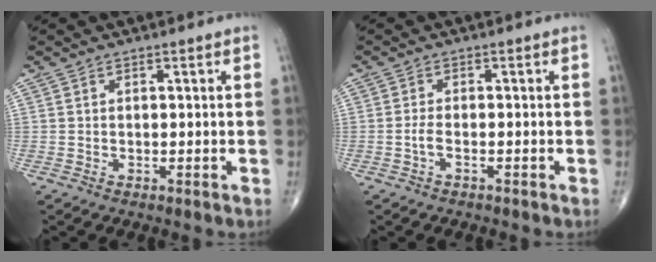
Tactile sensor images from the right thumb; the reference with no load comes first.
{"total": 1.6, "force": [-0.7, 0.6, 1.3], "torque": [-0.031, 0.007, -0.014]}